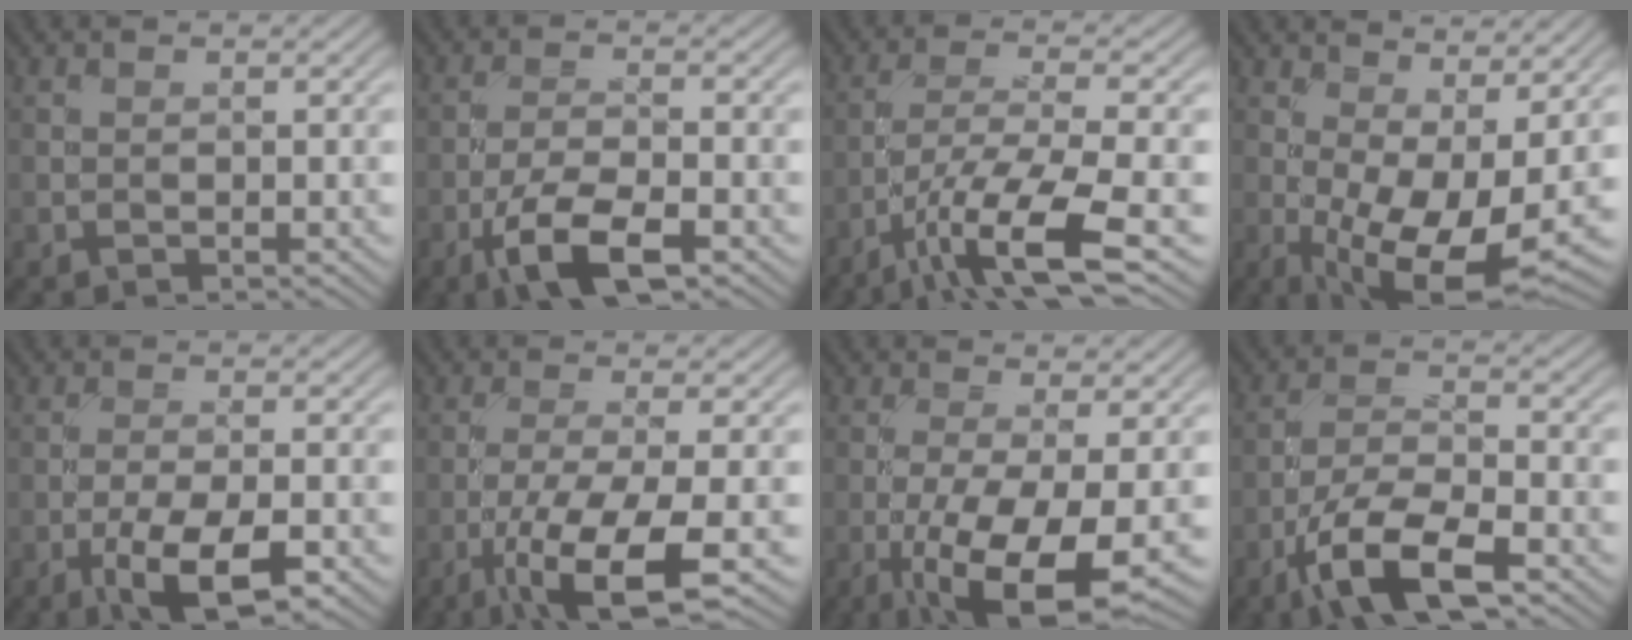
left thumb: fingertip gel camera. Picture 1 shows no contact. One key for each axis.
{"total": 7.7, "fx": -4.2, "fy": 2.6, "fz": 6.0, "tx": -0.115, "ty": 0.003, "tz": -0.084}
{"total": 10.7, "fx": -5.5, "fy": 2.5, "fz": 8.8, "tx": -0.163, "ty": -0.004, "tz": -0.105}
{"total": 11.5, "fx": -0.7, "fy": 4.1, "fz": 10.7, "tx": -0.187, "ty": 0.000, "tz": -0.002}
{"total": 7.9, "fx": -3.8, "fy": 2.5, "fz": 6.4, "tx": -0.116, "ty": -0.003, "tz": -0.067}
{"total": 9.8, "fx": -4.4, "fy": 2.1, "fz": 8.5, "tx": -0.152, "ty": -0.003, "tz": -0.081}
{"total": 10.3, "fx": -3.9, "fy": 2.9, "fz": 9.0, "tx": -0.178, "ty": -0.018, "tz": -0.061}
{"total": 10.1, "fx": -5.6, "fy": 3.3, "fz": 7.7, "tx": -0.143, "ty": 0.000, "tz": -0.115}